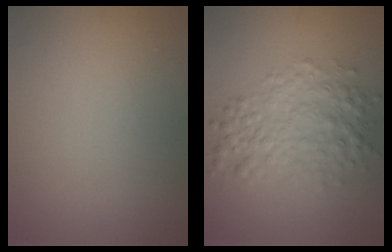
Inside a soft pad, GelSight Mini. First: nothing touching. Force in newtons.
{"total": 4.6, "press": 4.6, "slide": 0.1}